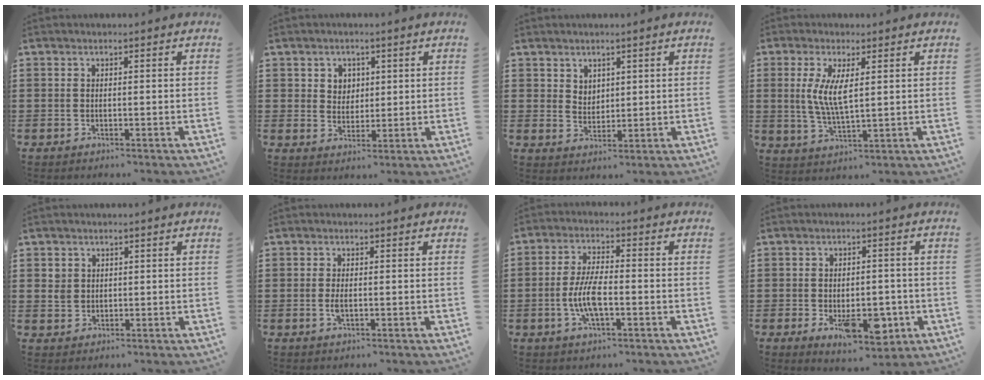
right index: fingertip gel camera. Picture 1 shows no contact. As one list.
[{"total": 3.2, "force": [1.4, 2.8, 0.6], "torque": [-0.024, 0.013, 0.025]}, {"total": 2.8, "force": [2.1, 1.9, 0.2], "torque": [-0.012, 0.007, 0.040]}, {"total": 5.9, "force": [1.2, 1.9, 5.5], "torque": [-0.117, 0.002, 0.018]}, {"total": 2.1, "force": [0.9, 1.9, 0.4], "torque": [-0.014, 0.010, 0.016]}, {"total": 2.0, "force": [-0.3, 0.7, 1.8], "torque": [-0.047, -0.006, -0.011]}, {"total": 6.8, "force": [-1.7, 2.4, 6.1], "torque": [-0.139, -0.005, -0.039]}, {"total": 8.9, "force": [-3.0, 4.5, 7.1], "torque": [-0.097, -0.005, -0.047]}]